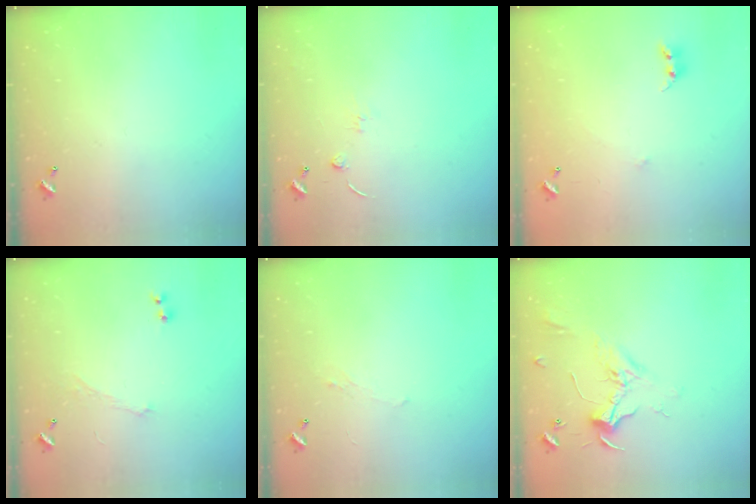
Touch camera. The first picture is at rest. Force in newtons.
{"total": 1.3, "press": 1.2, "slide": 0.5}
{"total": 4.4, "press": 4.4, "slide": 0.3}
{"total": 1.2, "press": 1.0, "slide": 0.8}
{"total": 1.3, "press": 1.1, "slide": 0.7}
{"total": 2.3, "press": 2.2, "slide": 0.7}